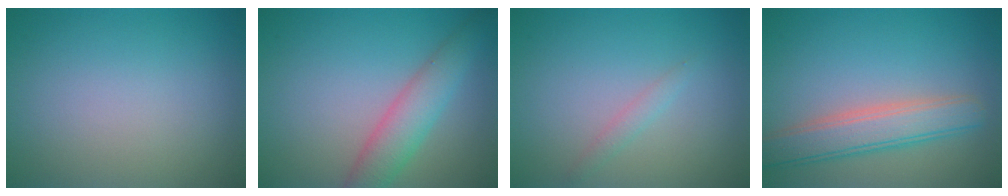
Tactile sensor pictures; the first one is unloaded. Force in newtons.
{"total": 4.2, "press": 4.2, "slide": 0.2}
{"total": 1.0, "press": 0.9, "slide": 0.1}
{"total": 4.7, "press": 4.7, "slide": 0.4}